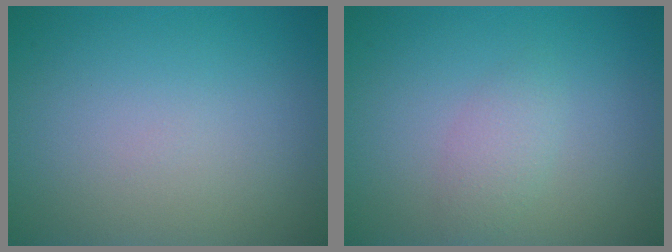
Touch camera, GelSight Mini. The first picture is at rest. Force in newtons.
{"total": 1.6, "press": 1.6, "slide": 0.1}